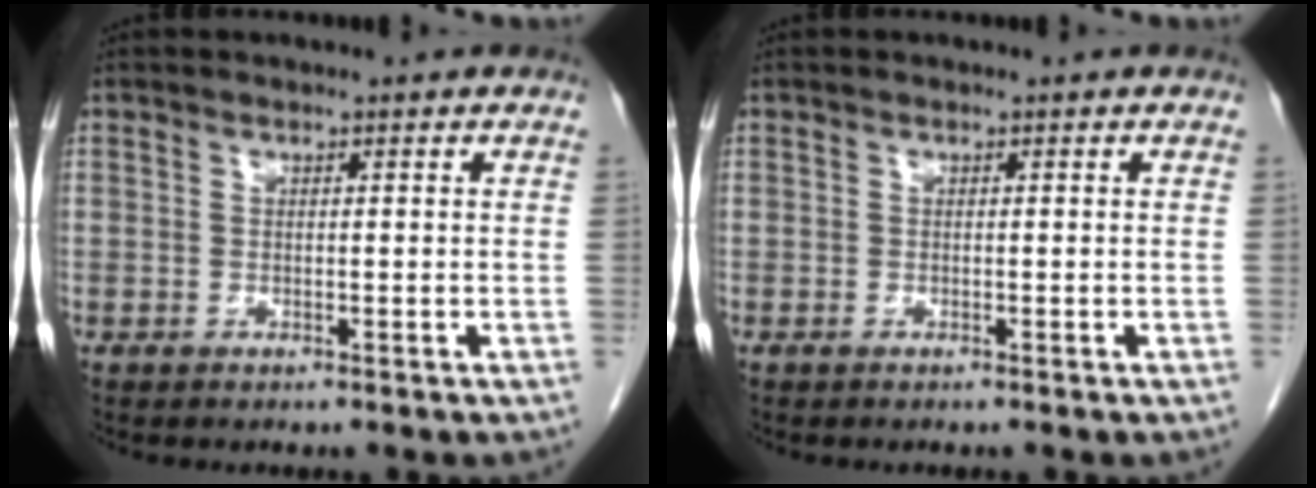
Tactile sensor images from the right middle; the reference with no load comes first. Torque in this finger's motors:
{"motor_torque": [-0.17, -0.29, -0.02, -0.01]}